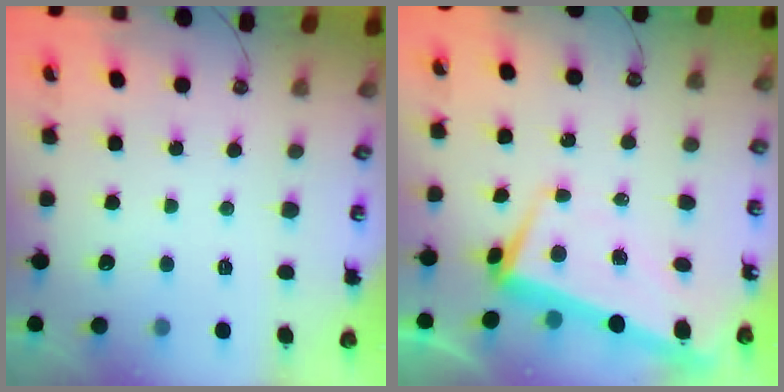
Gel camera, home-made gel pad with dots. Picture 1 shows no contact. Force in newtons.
{"total": 2.2, "press": 0.3, "slide": 2.1}